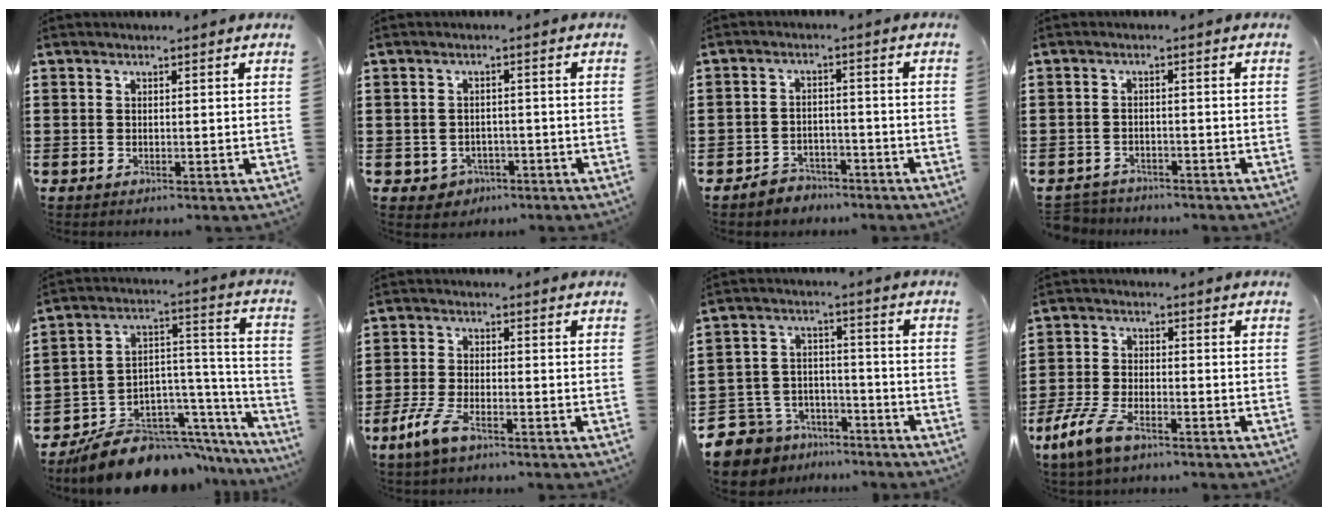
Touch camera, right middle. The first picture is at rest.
{"total": 2.0, "force": [-1.5, 1.4, 0.1], "torque": [-0.011, 0.001, -0.034]}
{"total": 3.3, "force": [-3.1, 1.1, -0.2], "torque": [-0.004, 0.005, -0.067]}
{"total": 2.5, "force": [-2.5, 0.5, -0.3], "torque": [-0.003, 0.000, -0.056]}
{"total": 11.3, "force": [-9.7, 4.5, 3.5], "torque": [-0.052, 0.034, -0.174]}
{"total": 5.3, "force": [-3.3, 1.5, 3.8], "torque": [-0.094, -0.006, -0.069]}
{"total": 8.0, "force": [-7.6, 2.6, 0.2], "torque": [-0.040, 0.012, -0.160]}
{"total": 6.7, "force": [-4.6, 2.3, 4.2], "torque": [-0.108, -0.008, -0.094]}